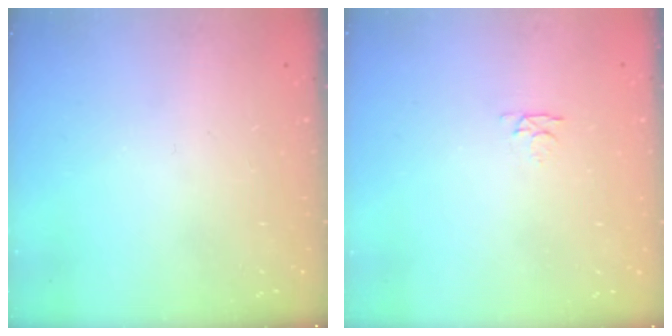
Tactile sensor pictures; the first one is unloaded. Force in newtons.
{"total": 3.4, "press": 3.3, "slide": 0.5}